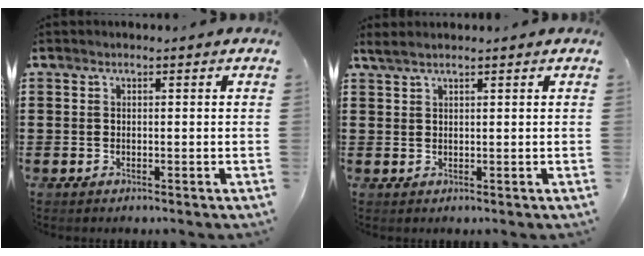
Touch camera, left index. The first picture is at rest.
{"total": 1.6, "force": [1.3, 0.1, 0.9], "torque": [-0.019, 0.001, 0.025]}